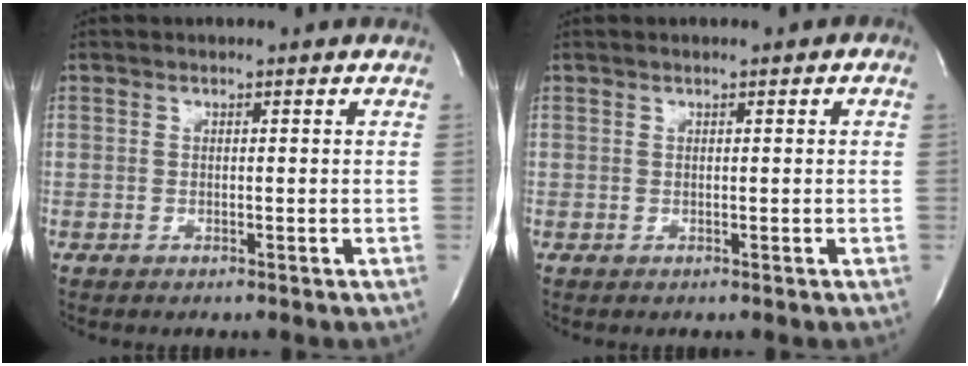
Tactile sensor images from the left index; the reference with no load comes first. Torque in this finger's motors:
{"motor_torque": [0.55, -0.45, 0.24, 0.01]}